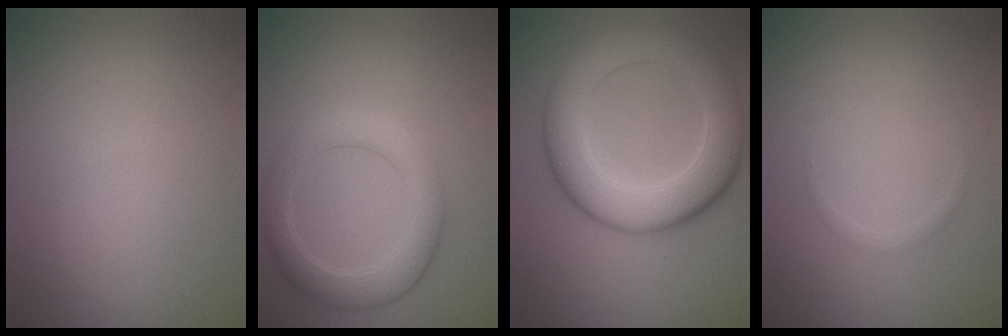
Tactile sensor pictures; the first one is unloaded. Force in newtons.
{"total": 4.1, "press": 4.1, "slide": 0.1}
{"total": 8.5, "press": 8.5, "slide": 0.6}
{"total": 0.6, "press": 0.6, "slide": 0.1}